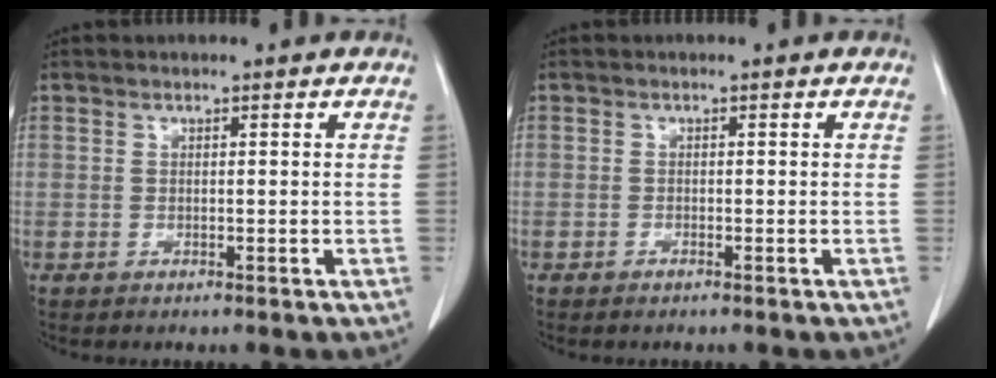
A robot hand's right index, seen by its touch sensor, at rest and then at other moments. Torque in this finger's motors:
{"motor_torque": [0.13, -0.24, 0.06, 0.00]}